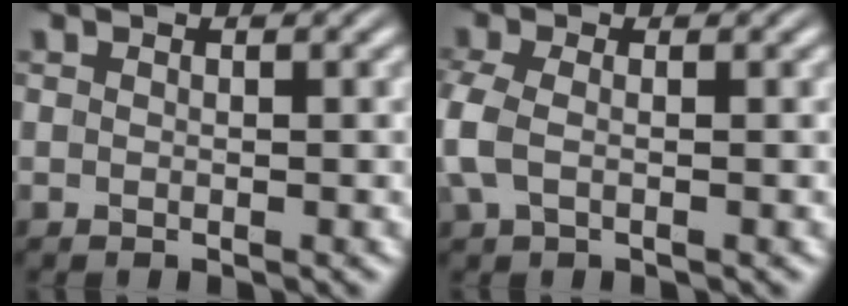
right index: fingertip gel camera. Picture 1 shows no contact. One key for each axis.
{"total": 2.9, "fx": -0.4, "fy": 1.9, "fz": 2.1, "tx": -0.076, "ty": -0.015, "tz": 0.000}